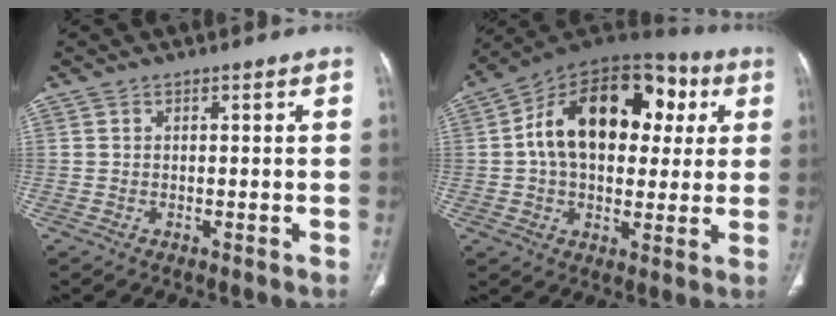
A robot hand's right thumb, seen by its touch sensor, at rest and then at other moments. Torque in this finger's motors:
{"motor_torque": [1.42, 3.58, 1.37, -0.39, 0.18]}